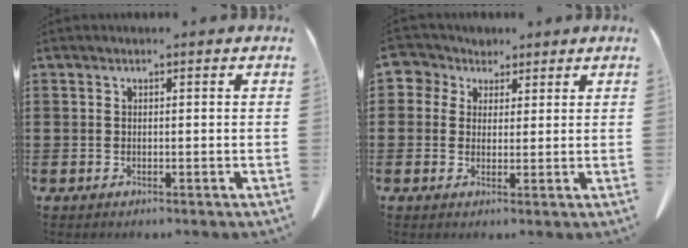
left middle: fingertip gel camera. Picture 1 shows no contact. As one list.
[{"total": 3.9, "force": [2.1, 3.2, 0.7], "torque": [-0.028, 0.004, 0.036]}]